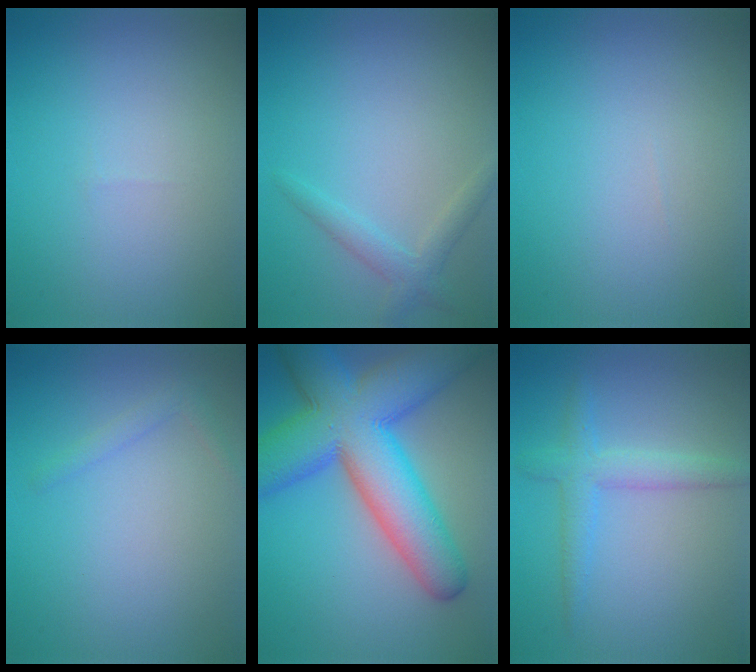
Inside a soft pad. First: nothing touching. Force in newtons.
{"total": 2.0, "press": 2.0, "slide": 0.1}
{"total": 0.0}
{"total": 1.1, "press": 1.1, "slide": 0.1}
{"total": 13.4, "press": 13.4, "slide": 0.5}
{"total": 2.9, "press": 2.9, "slide": 0.1}